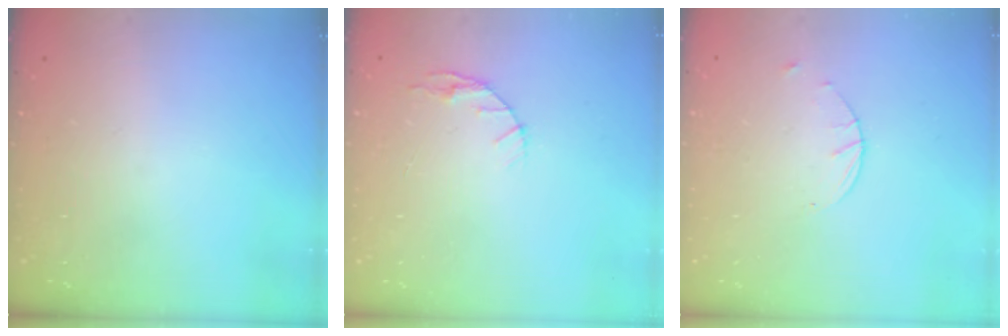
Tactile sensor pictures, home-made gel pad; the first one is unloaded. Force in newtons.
{"total": 5.0, "press": 4.9, "slide": 0.6}
{"total": 1.7, "press": 1.7, "slide": 0.3}